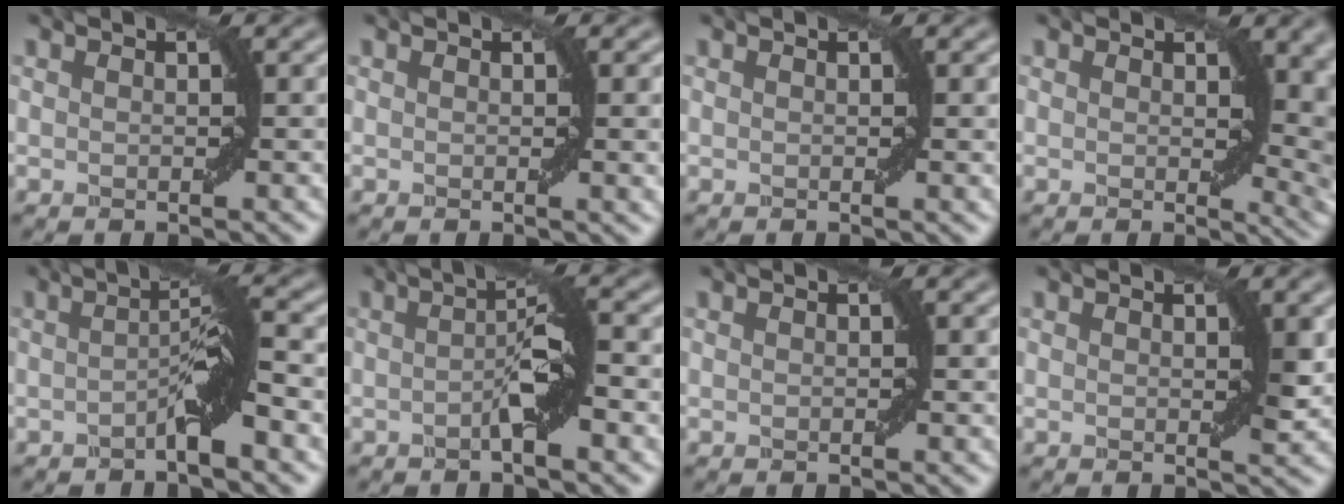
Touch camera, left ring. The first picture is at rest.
{"total": 1.7, "force": [0.3, 0.2, 1.6], "torque": [-0.018, -0.003, 0.004]}
{"total": 0.7, "force": [0.2, 0.0, 0.7], "torque": [-0.006, -0.002, 0.003]}
{"total": 5.4, "force": [1.4, 2.7, 4.4], "torque": [-0.038, -0.011, 0.026]}
{"total": 3.2, "force": [-1.0, 0.1, 3.1], "torque": [-0.050, 0.015, -0.023]}
{"total": 3.3, "force": [-0.6, 0.3, 3.2], "torque": [-0.052, 0.010, -0.014]}
{"total": 0.0}
{"total": 1.2, "force": [0.4, 0.2, 1.2], "torque": [-0.012, -0.006, 0.007]}